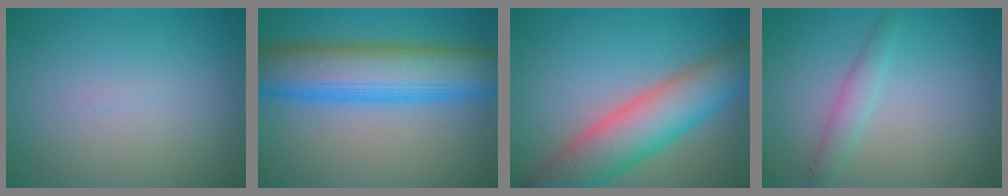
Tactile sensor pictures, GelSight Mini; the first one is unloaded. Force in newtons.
{"total": 10.0, "press": 10.0, "slide": 0.1}
{"total": 8.7, "press": 8.7, "slide": 0.3}
{"total": 1.9, "press": 1.9, "slide": 0.1}